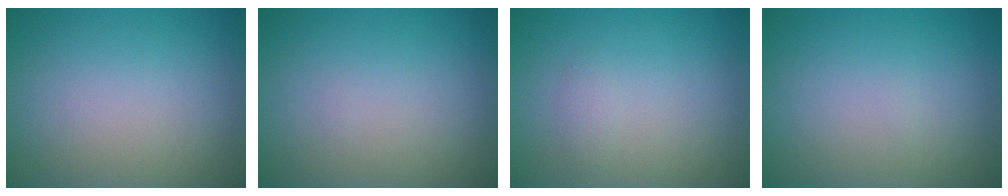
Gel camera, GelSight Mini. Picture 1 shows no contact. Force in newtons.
{"total": 0.0}
{"total": 0.8, "press": 0.8, "slide": 0.0}
{"total": 0.0}